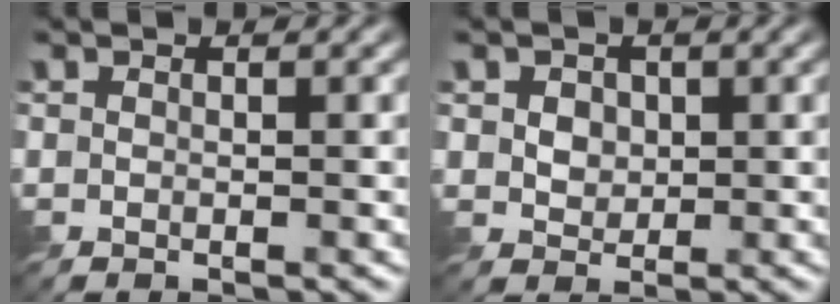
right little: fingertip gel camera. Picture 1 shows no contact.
{"total": 2.3, "force": [0.6, 1.8, 1.2], "torque": [-0.039, 0.001, 0.014]}